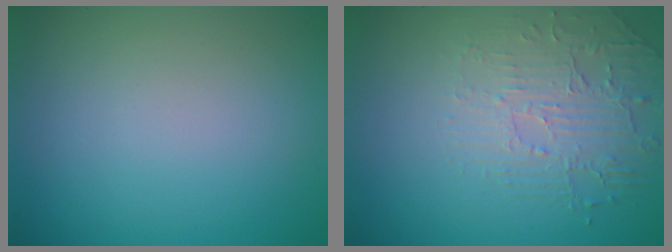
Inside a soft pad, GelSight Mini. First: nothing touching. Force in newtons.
{"total": 2.2, "press": 1.7, "slide": 1.5}